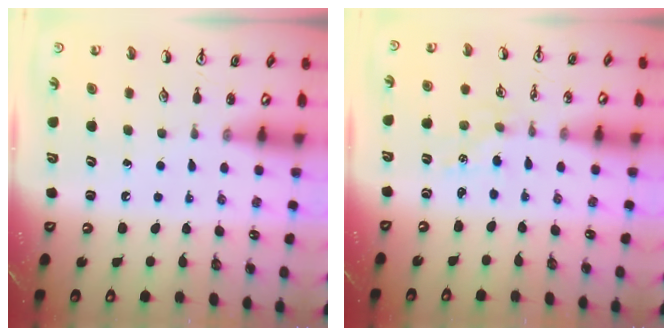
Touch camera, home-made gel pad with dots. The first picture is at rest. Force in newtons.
{"total": 0.8, "press": 0.8, "slide": 0.1}